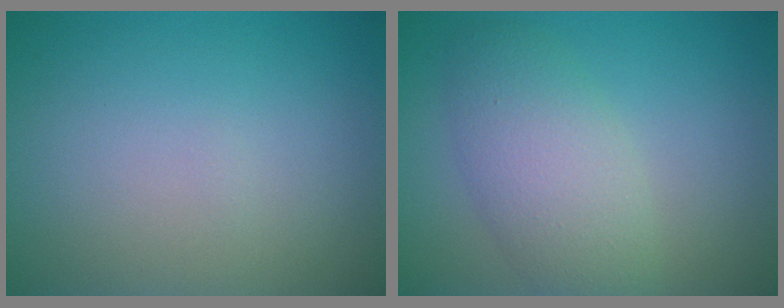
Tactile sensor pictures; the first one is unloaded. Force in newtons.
{"total": 4.9, "press": 4.9, "slide": 0.4}